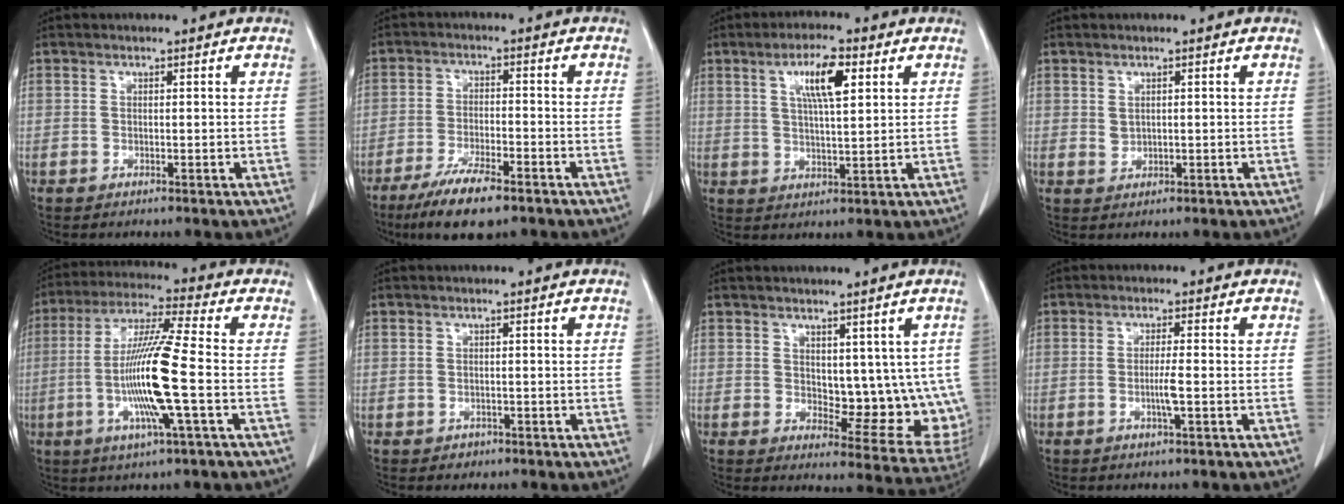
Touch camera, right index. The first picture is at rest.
{"total": 8.9, "force": [-6.2, 1.8, 6.1], "torque": [-0.111, -0.017, -0.105]}
{"total": 7.3, "force": [2.9, 1.3, 6.6], "torque": [-0.119, 0.004, 0.051]}
{"total": 1.3, "force": [0.5, 0.9, 0.8], "torque": [-0.015, -0.003, 0.014]}
{"total": 13.5, "force": [-2.6, -0.4, 13.3], "torque": [-0.266, -0.008, -0.058]}
{"total": 1.2, "force": [-0.6, 1.0, 0.1], "torque": [-0.001, 0.003, -0.007]}
{"total": 11.0, "force": [2.0, 5.7, 9.2], "torque": [-0.097, -0.011, 0.038]}
{"total": 2.7, "force": [-0.7, -0.2, 2.6], "torque": [-0.052, -0.004, -0.014]}